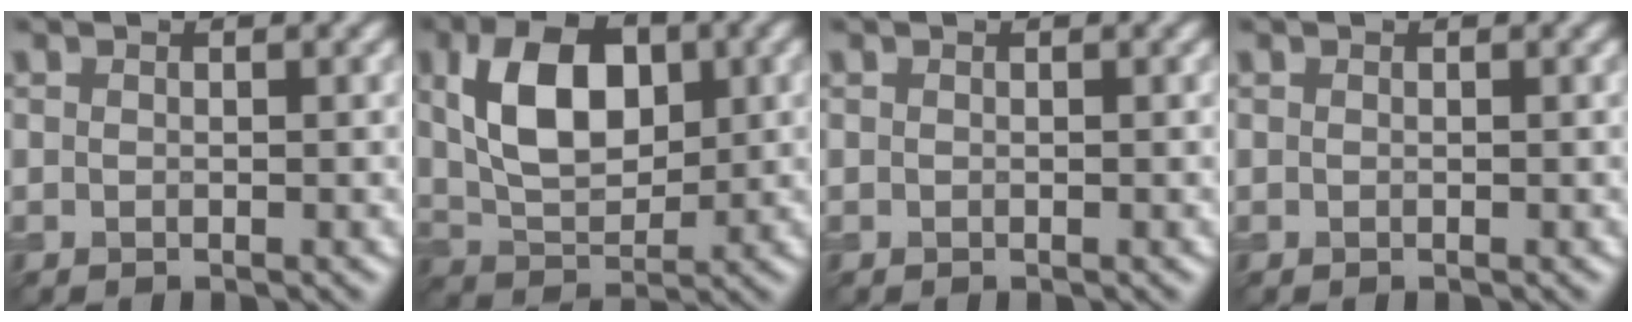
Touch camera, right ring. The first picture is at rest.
{"total": 8.1, "force": [1.9, 4.8, 6.3], "torque": [-0.113, 0.009, 0.033]}
{"total": 0.0}
{"total": 0.0}